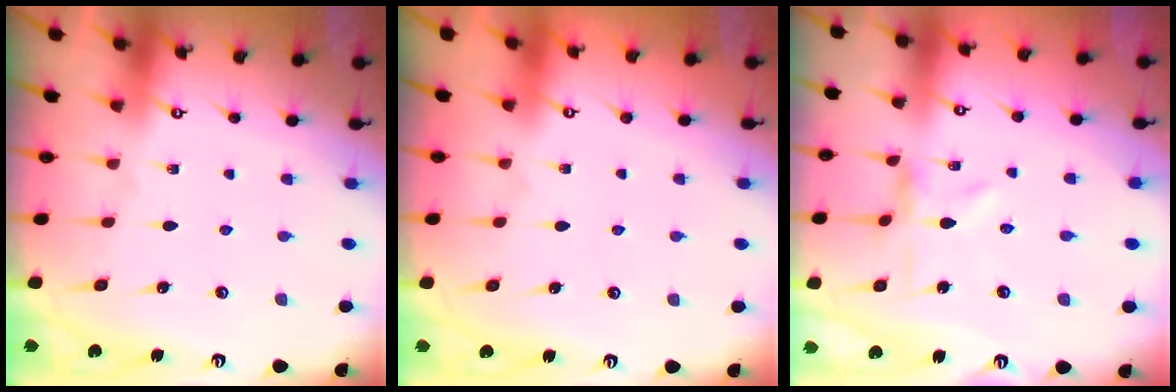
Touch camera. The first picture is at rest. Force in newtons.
{"total": 1.6, "press": 1.6, "slide": 0.2}
{"total": 1.0, "press": 1.0, "slide": 0.2}